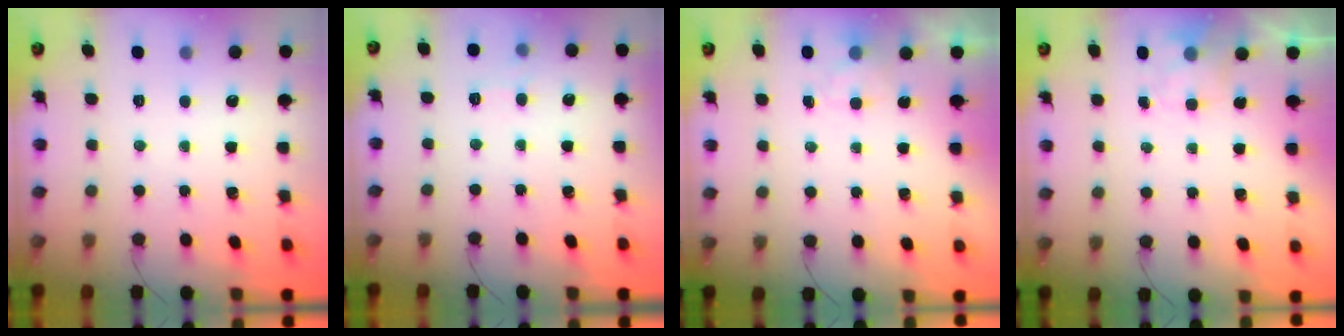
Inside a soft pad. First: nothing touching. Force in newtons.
{"total": 5.2, "press": 5.0, "slide": 1.6}
{"total": 2.0, "press": 1.4, "slide": 1.3}
{"total": 2.5, "press": 2.1, "slide": 1.4}